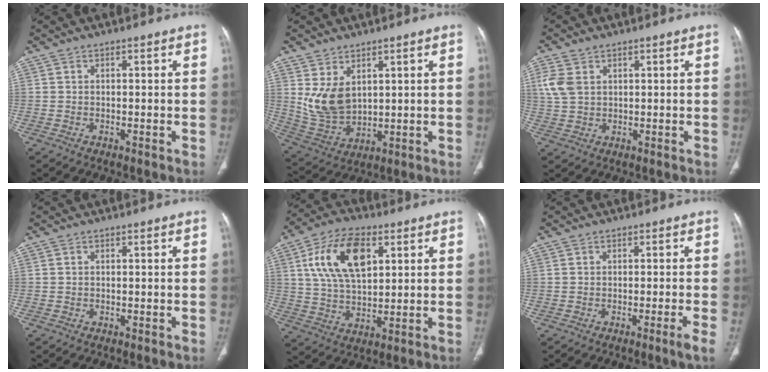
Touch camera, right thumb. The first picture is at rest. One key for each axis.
{"total": 9.4, "fx": 3.2, "fy": 6.1, "fz": 6.4, "tx": -0.116, "ty": -0.022, "tz": 0.087}
{"total": 5.2, "fx": 1.8, "fy": 3.7, "fz": 3.1, "tx": -0.070, "ty": 0.000, "tz": 0.045}
{"total": 0.0}
{"total": 14.9, "fx": 5.1, "fy": 8.0, "fz": 11.4, "tx": -0.198, "ty": -0.005, "tz": 0.096}
{"total": 2.0, "fx": -1.0, "fy": -0.5, "fz": 1.7, "tx": -0.034, "ty": -0.007, "tz": -0.017}